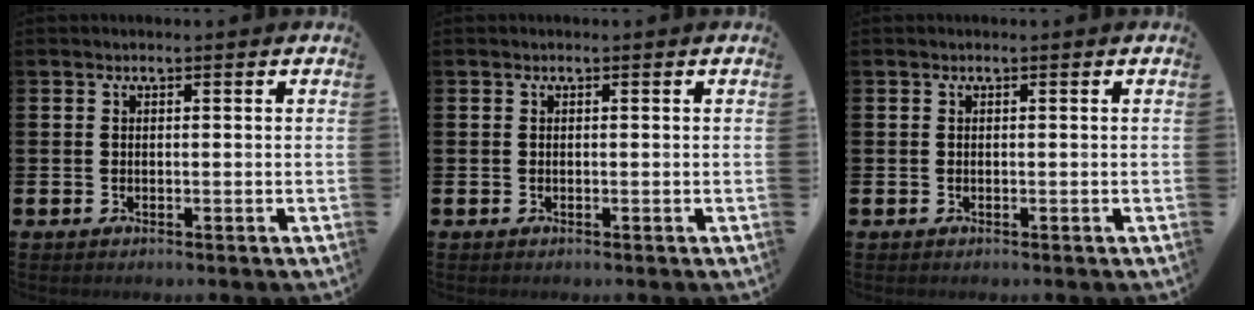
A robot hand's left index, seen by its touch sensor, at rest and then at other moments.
{"total": 0.0}
{"total": 0.0}